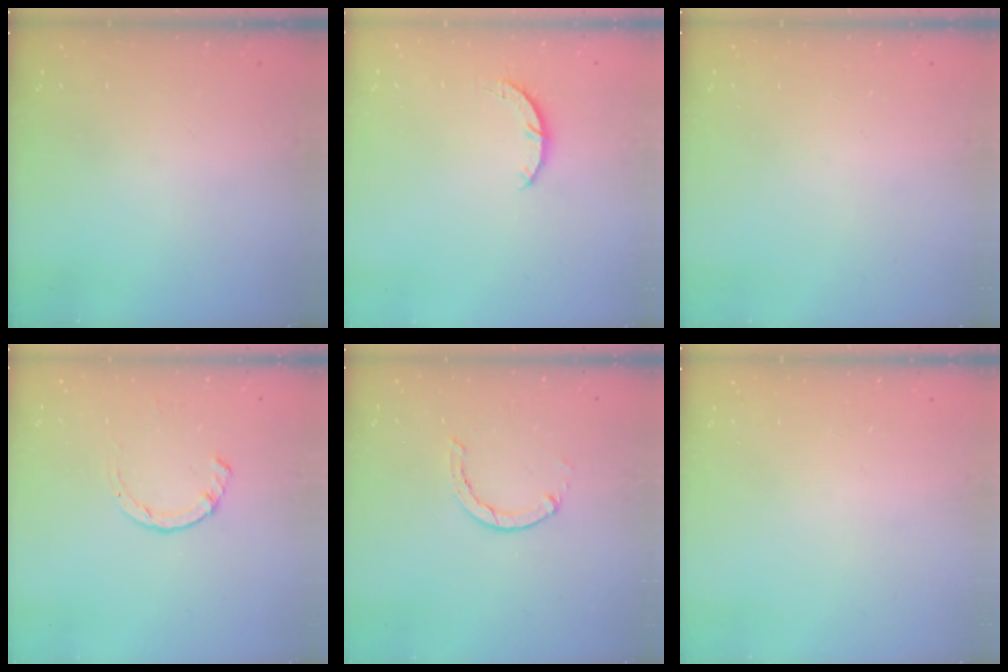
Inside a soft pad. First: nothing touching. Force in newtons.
{"total": 3.0, "press": 3.0, "slide": 0.4}
{"total": 0.0}
{"total": 2.8, "press": 2.8, "slide": 0.4}
{"total": 1.3, "press": 1.2, "slide": 0.3}
{"total": 0.0}